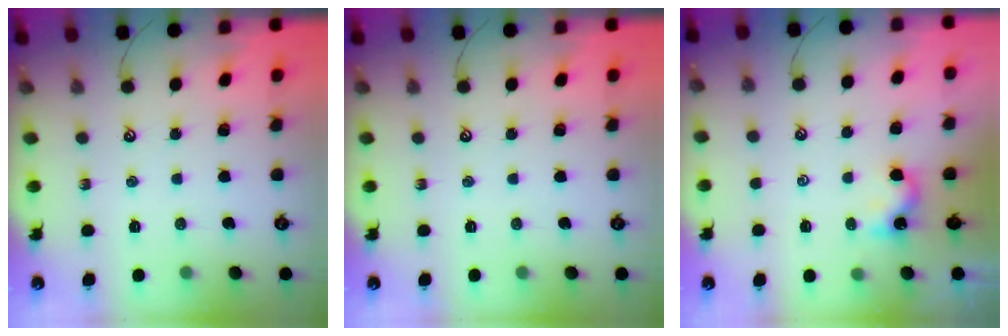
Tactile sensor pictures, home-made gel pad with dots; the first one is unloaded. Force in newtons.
{"total": 0.0}
{"total": 1.2, "press": 1.1, "slide": 0.2}